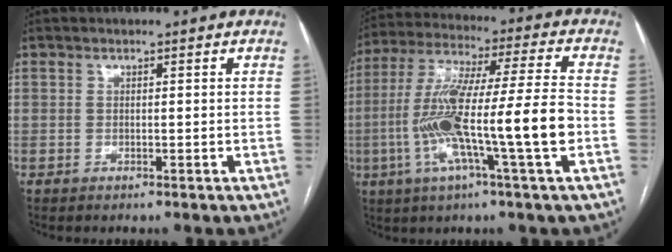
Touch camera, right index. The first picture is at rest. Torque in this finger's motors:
{"motor_torque": [2.14, 0.00, 1.05, 0.21]}